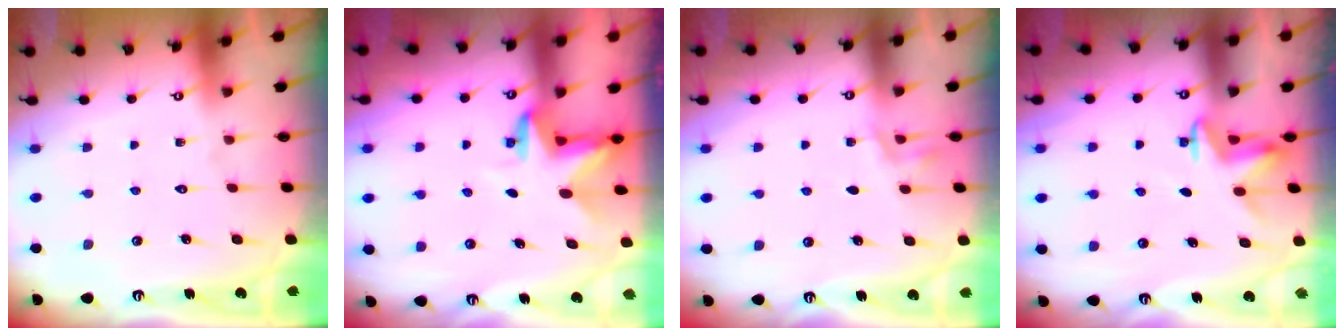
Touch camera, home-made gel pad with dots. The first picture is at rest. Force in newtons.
{"total": 3.4, "press": 3.4, "slide": 0.1}
{"total": 2.5, "press": 1.7, "slide": 1.7}
{"total": 4.1, "press": 4.0, "slide": 0.9}